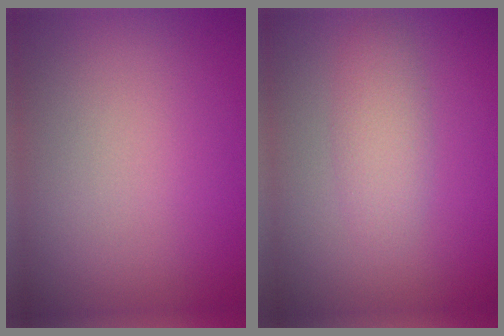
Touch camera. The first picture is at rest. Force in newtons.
{"total": 2.2, "press": 2.2, "slide": 0.0}